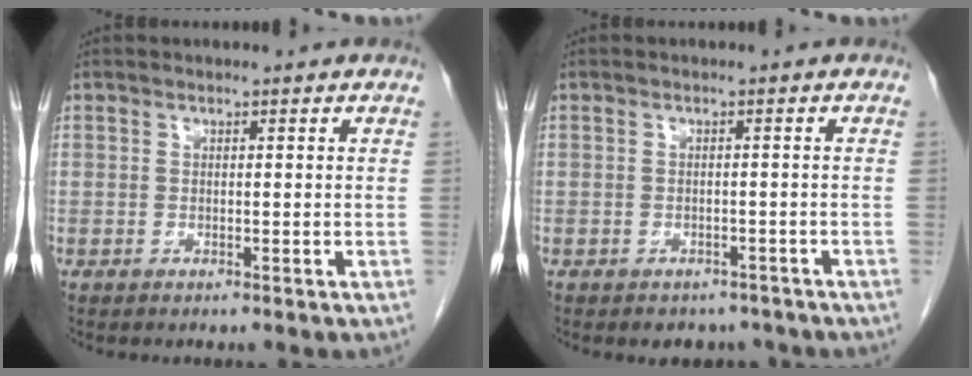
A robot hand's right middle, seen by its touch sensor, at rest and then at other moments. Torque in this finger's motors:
{"motor_torque": [0.04, -0.03, -0.01, 0.00]}